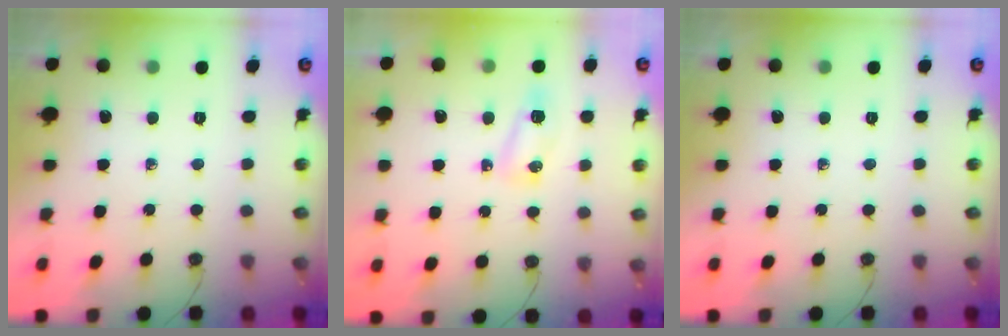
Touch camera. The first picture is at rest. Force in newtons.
{"total": 6.4, "press": 6.2, "slide": 1.3}
{"total": 0.0}